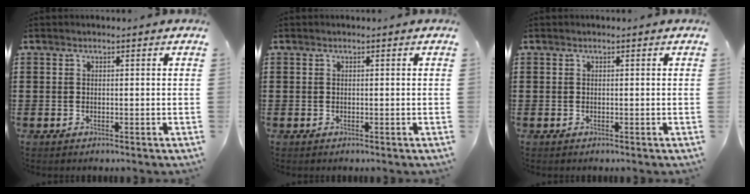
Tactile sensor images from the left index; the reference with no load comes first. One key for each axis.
{"total": 0.0}
{"total": 0.0}